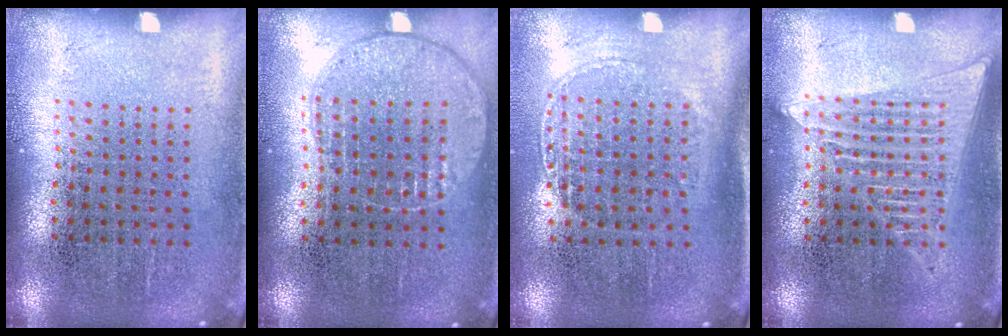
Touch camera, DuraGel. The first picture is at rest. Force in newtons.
{"total": 1.0, "press": 0.9, "slide": 0.4}
{"total": 1.5, "press": 1.2, "slide": 0.8}
{"total": 1.6, "press": 1.5, "slide": 0.6}